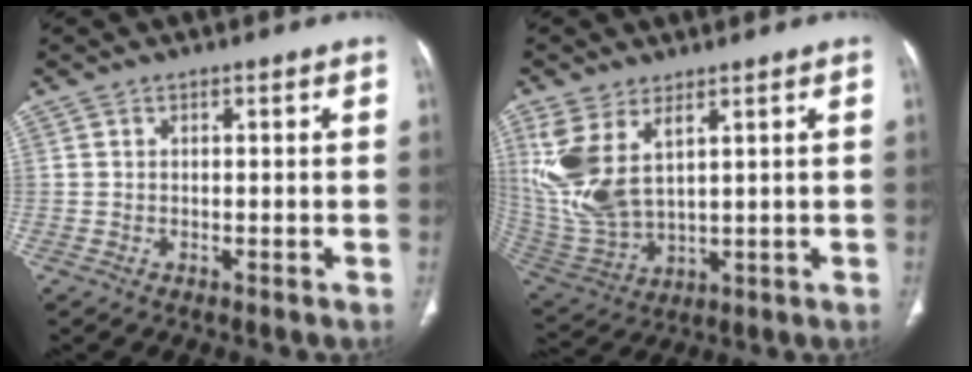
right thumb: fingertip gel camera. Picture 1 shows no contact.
{"total": 12.9, "force": [5.0, 6.4, 10.0], "torque": [-0.228, -0.016, 0.121]}